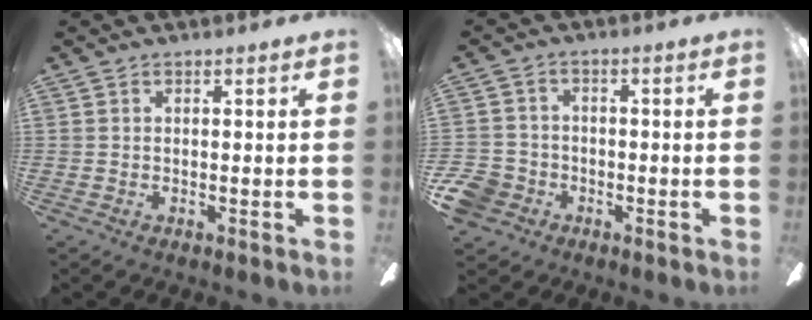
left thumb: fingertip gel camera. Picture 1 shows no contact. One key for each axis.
{"total": 6.7, "fx": -3.2, "fy": 5.4, "fz": 2.3, "tx": -0.068, "ty": 0.023, "tz": -0.063}